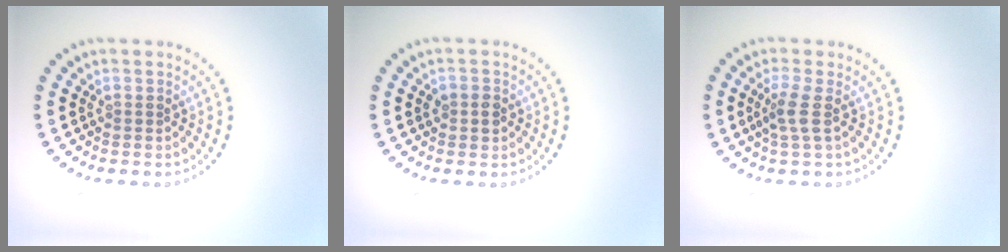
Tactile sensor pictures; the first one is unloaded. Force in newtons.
{"total": 1.4, "press": 1.4, "slide": 0.3}
{"total": 2.1, "press": 1.6, "slide": 1.3}